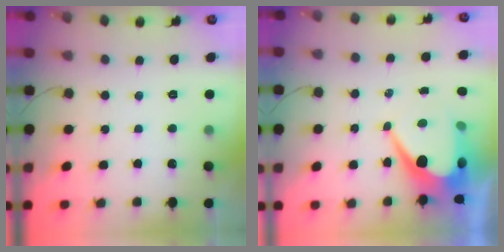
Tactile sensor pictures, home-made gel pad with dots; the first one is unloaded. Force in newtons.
{"total": 10.9, "press": 10.9, "slide": 0.9}